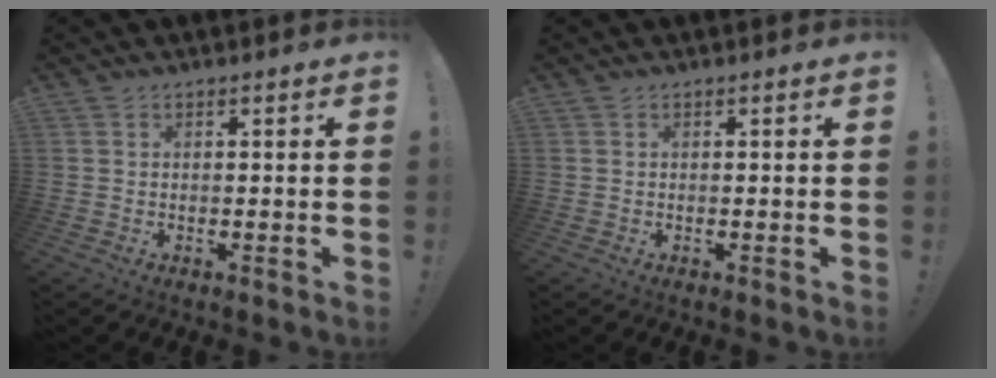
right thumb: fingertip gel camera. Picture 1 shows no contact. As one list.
[{"total": 0.0}]